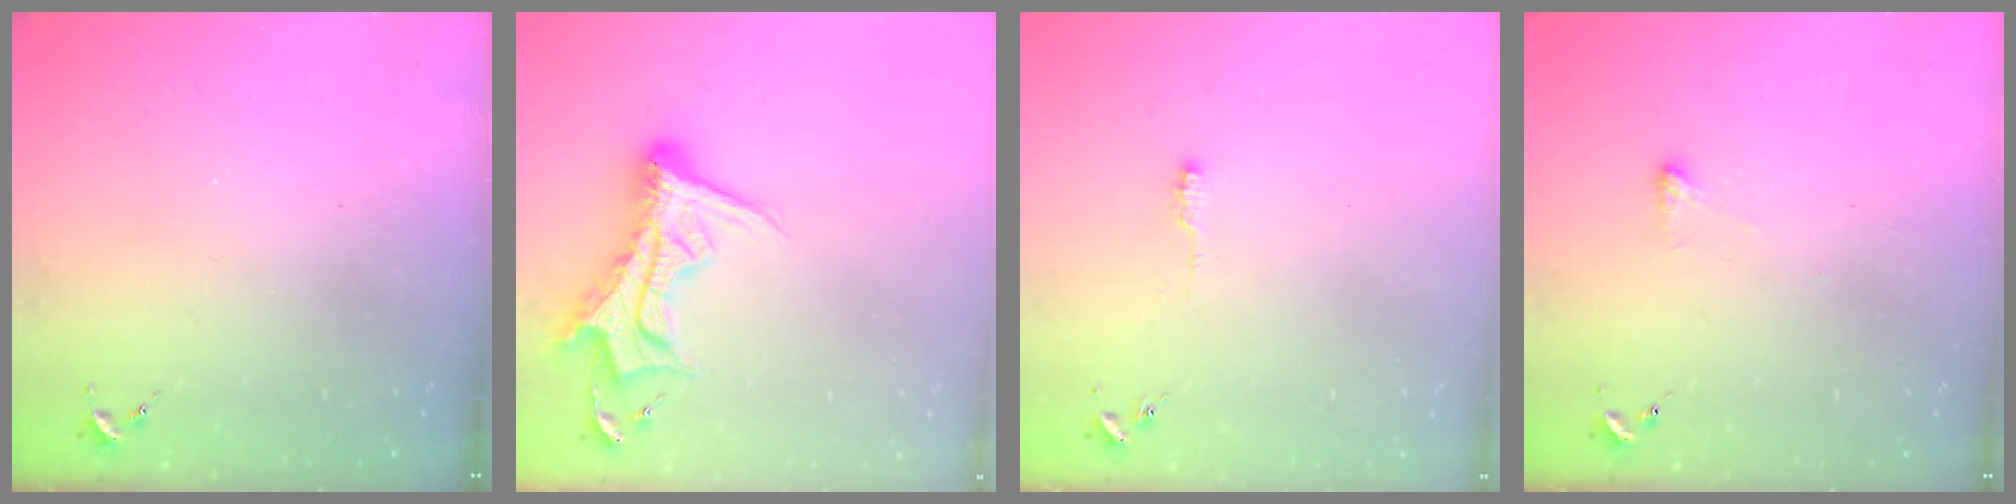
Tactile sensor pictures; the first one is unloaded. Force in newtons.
{"total": 14.0, "press": 14.0, "slide": 1.2}
{"total": 4.8, "press": 4.7, "slide": 0.7}
{"total": 2.4, "press": 2.4, "slide": 0.5}